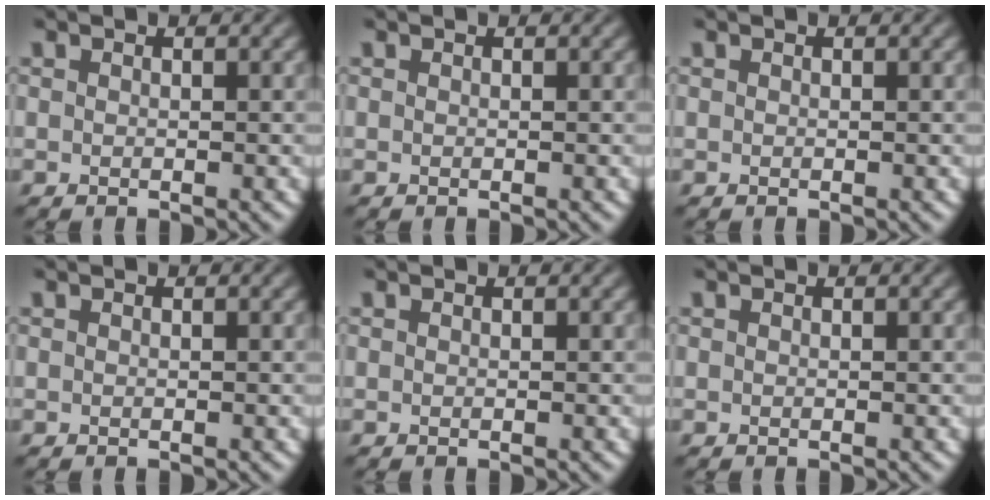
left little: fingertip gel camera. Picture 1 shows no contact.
{"total": 0.0}
{"total": 0.0}
{"total": 0.0}
{"total": 0.0}
{"total": 0.0}